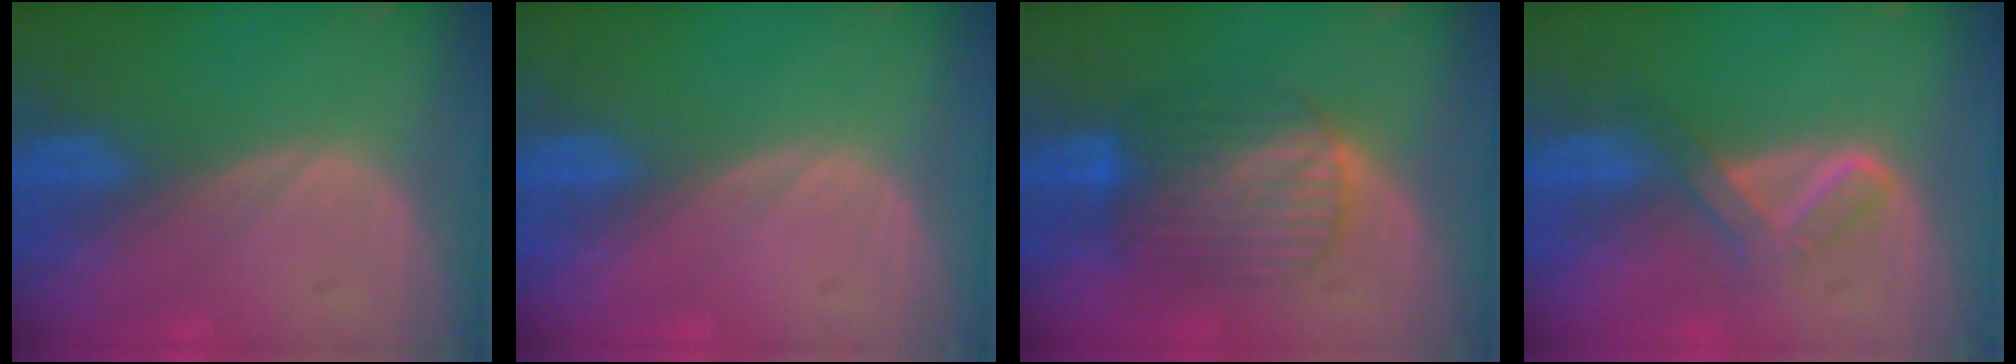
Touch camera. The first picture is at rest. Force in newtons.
{"total": 0.0}
{"total": 7.4, "press": 7.3, "slide": 0.3}
{"total": 4.0, "press": 4.0, "slide": 0.5}